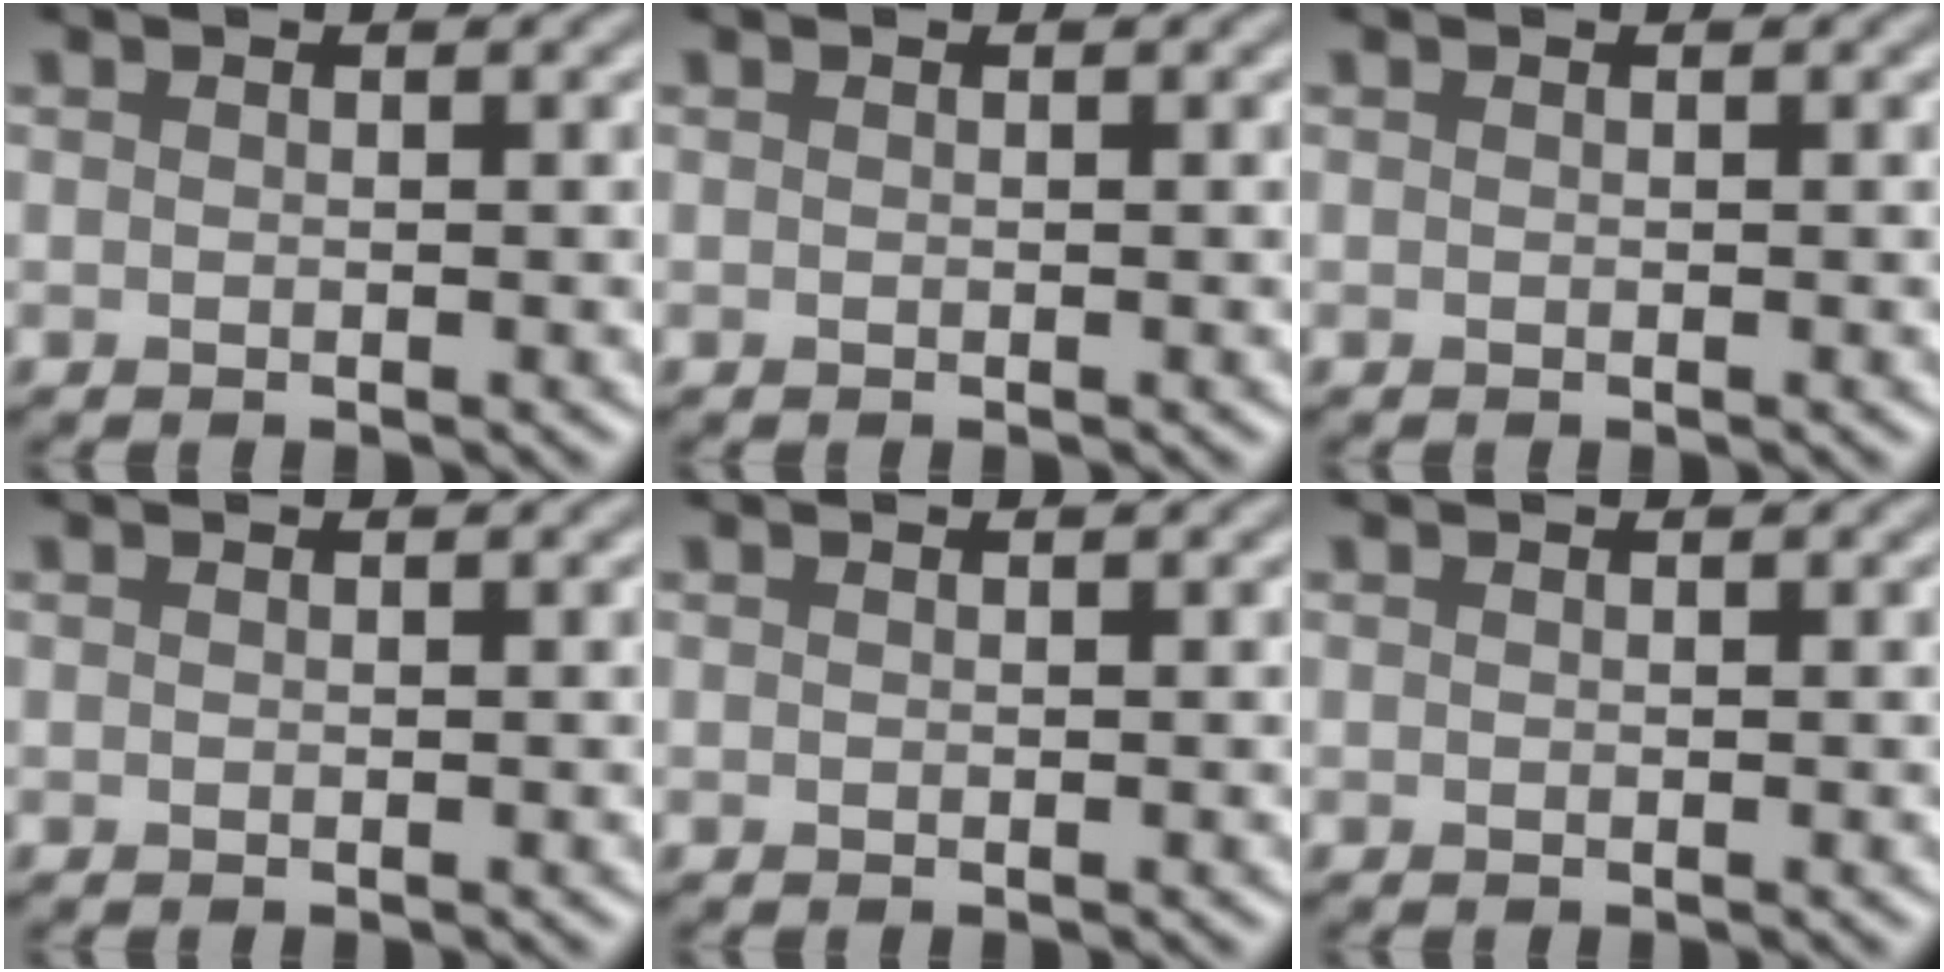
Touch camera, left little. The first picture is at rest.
{"total": 0.0}
{"total": 0.0}
{"total": 0.0}
{"total": 0.0}
{"total": 0.0}